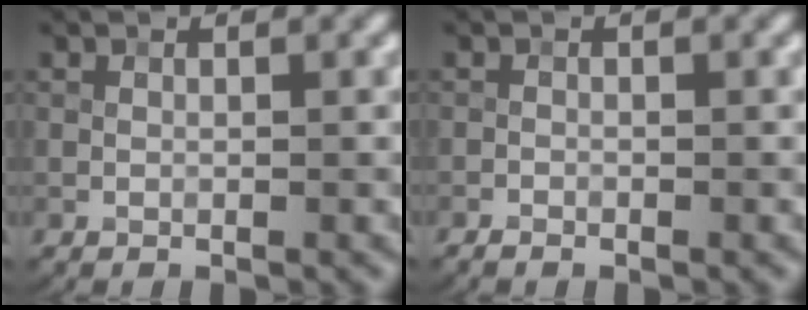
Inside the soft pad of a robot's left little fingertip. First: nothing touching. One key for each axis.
{"total": 0.5, "fx": -0.5, "fy": 0.2, "fz": 0.1, "tx": 0.002, "ty": -0.004, "tz": -0.009}